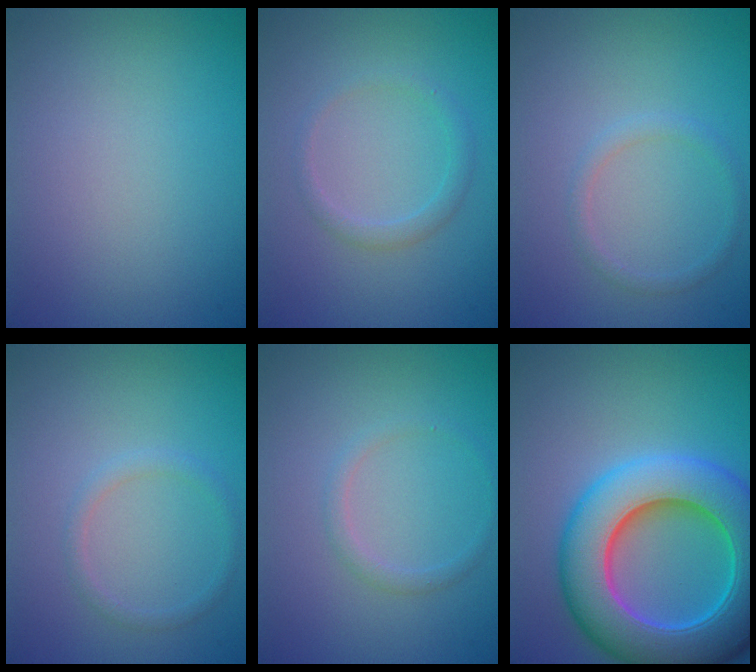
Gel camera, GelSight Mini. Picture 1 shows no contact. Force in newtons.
{"total": 1.5, "press": 1.5, "slide": 0.1}
{"total": 1.2, "press": 1.2, "slide": 0.0}
{"total": 1.2, "press": 1.2, "slide": 0.0}
{"total": 1.2, "press": 1.2, "slide": 0.1}
{"total": 11.7, "press": 11.7, "slide": 0.2}